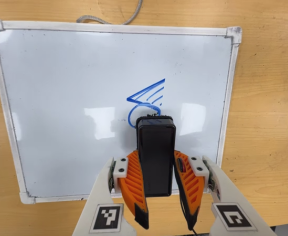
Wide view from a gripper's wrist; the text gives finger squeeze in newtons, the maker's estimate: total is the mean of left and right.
{"total": 6.9, "left": 5.2, "right": 8.6}